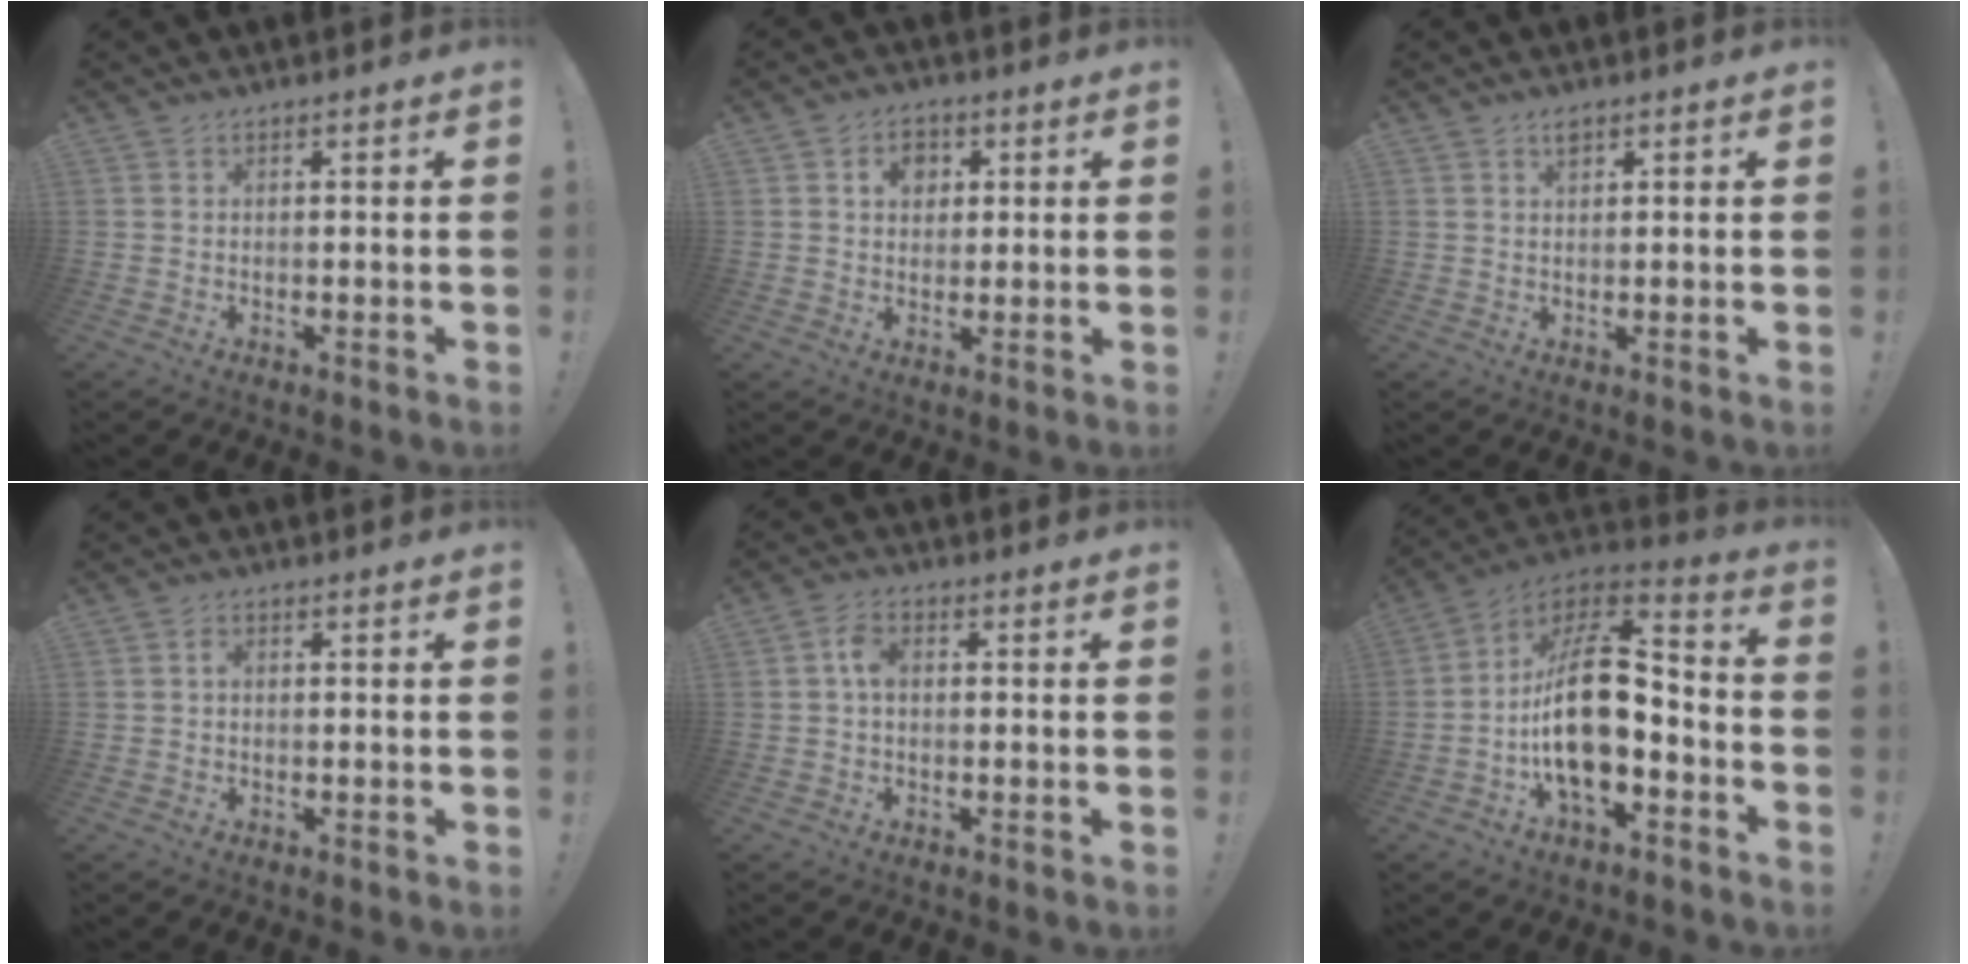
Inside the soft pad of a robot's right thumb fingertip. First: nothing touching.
{"total": 5.5, "force": [1.9, 4.5, 2.7], "torque": [-0.032, 0.000, 0.030]}
{"total": 1.7, "force": [1.0, 0.8, 1.0], "torque": [-0.007, -0.004, 0.016]}
{"total": 0.7, "force": [-0.3, 0.5, 0.5], "torque": [-0.009, 0.003, -0.006]}
{"total": 4.0, "force": [0.2, 2.3, 3.3], "torque": [-0.054, 0.009, 0.003]}
{"total": 19.6, "force": [-3.0, 10.4, 16.4], "torque": [-0.297, 0.024, -0.044]}